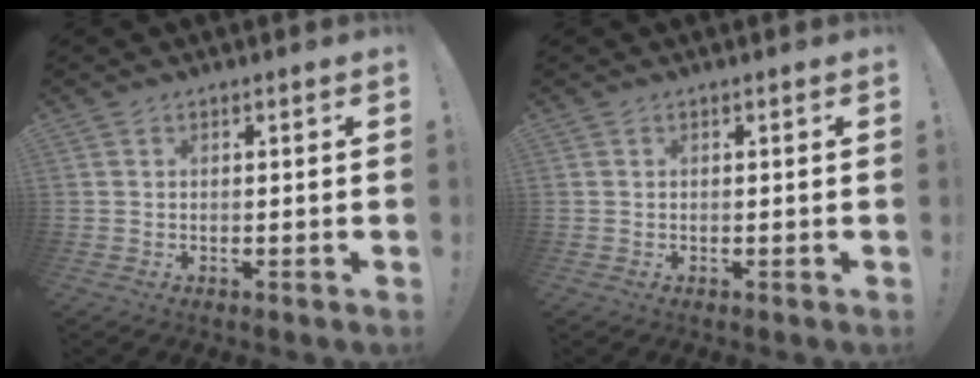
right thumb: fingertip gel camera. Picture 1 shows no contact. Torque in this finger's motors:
{"motor_torque": [-0.06, 0.06, -0.03, 0.02, 0.02]}